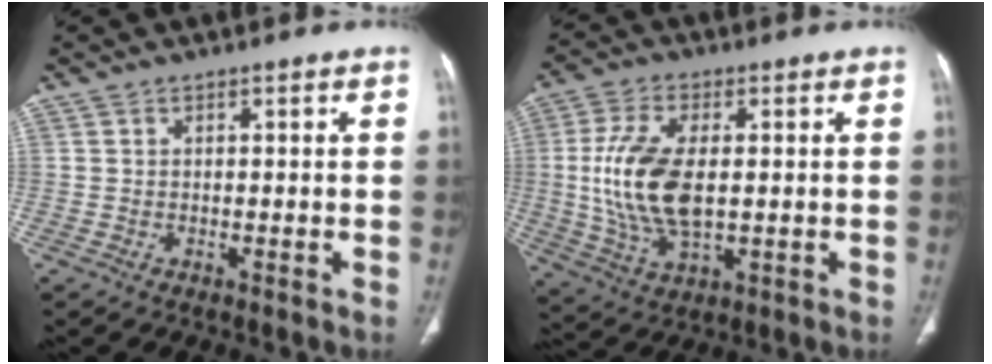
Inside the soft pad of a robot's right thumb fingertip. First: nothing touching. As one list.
[{"total": 14.2, "force": [0.5, 7.3, 12.2], "torque": [-0.253, -0.006, 0.015]}]